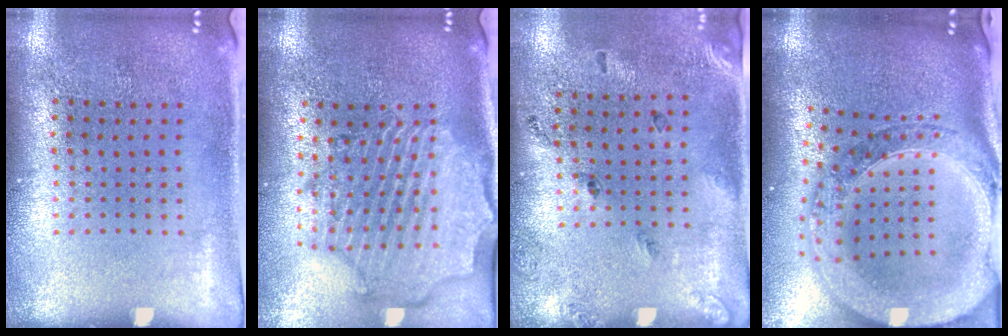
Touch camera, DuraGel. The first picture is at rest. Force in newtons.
{"total": 2.6, "press": 2.4, "slide": 1.1}
{"total": 1.8, "press": 1.1, "slide": 1.5}
{"total": 3.9, "press": 3.0, "slide": 2.5}